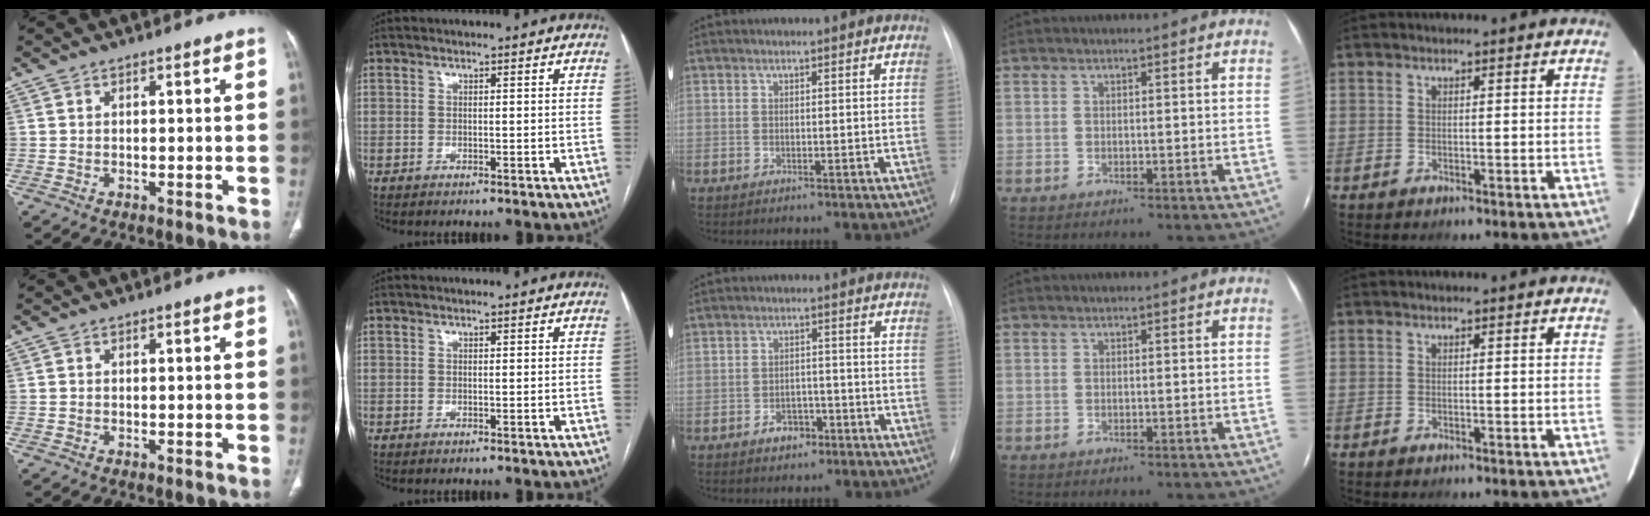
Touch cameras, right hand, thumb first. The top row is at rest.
{"middle": {"total": 3.7, "force": [-2.3, 2.3, 1.8], "torque": [-0.026, 0.007, -0.030]}}